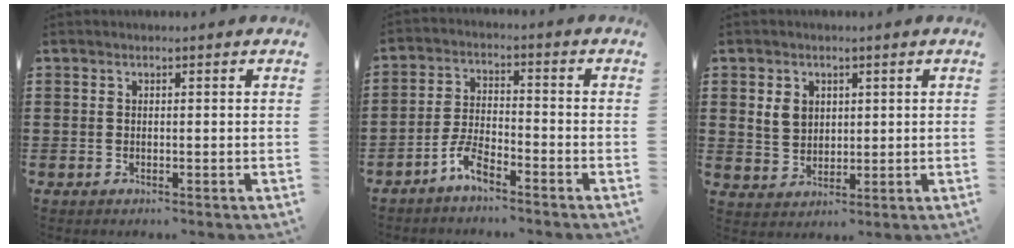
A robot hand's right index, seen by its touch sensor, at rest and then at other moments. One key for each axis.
{"total": 4.7, "fx": -3.7, "fy": 1.3, "fz": 2.6, "tx": -0.068, "ty": 0.005, "tz": -0.078}
{"total": 3.9, "fx": 1.4, "fy": 3.2, "fz": 1.7, "tx": -0.045, "ty": 0.012, "tz": 0.025}